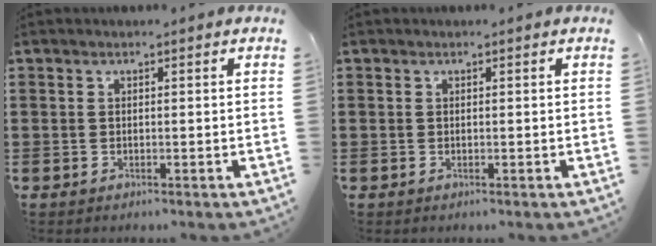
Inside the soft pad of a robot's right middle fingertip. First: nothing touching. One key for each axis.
{"total": 0.0}